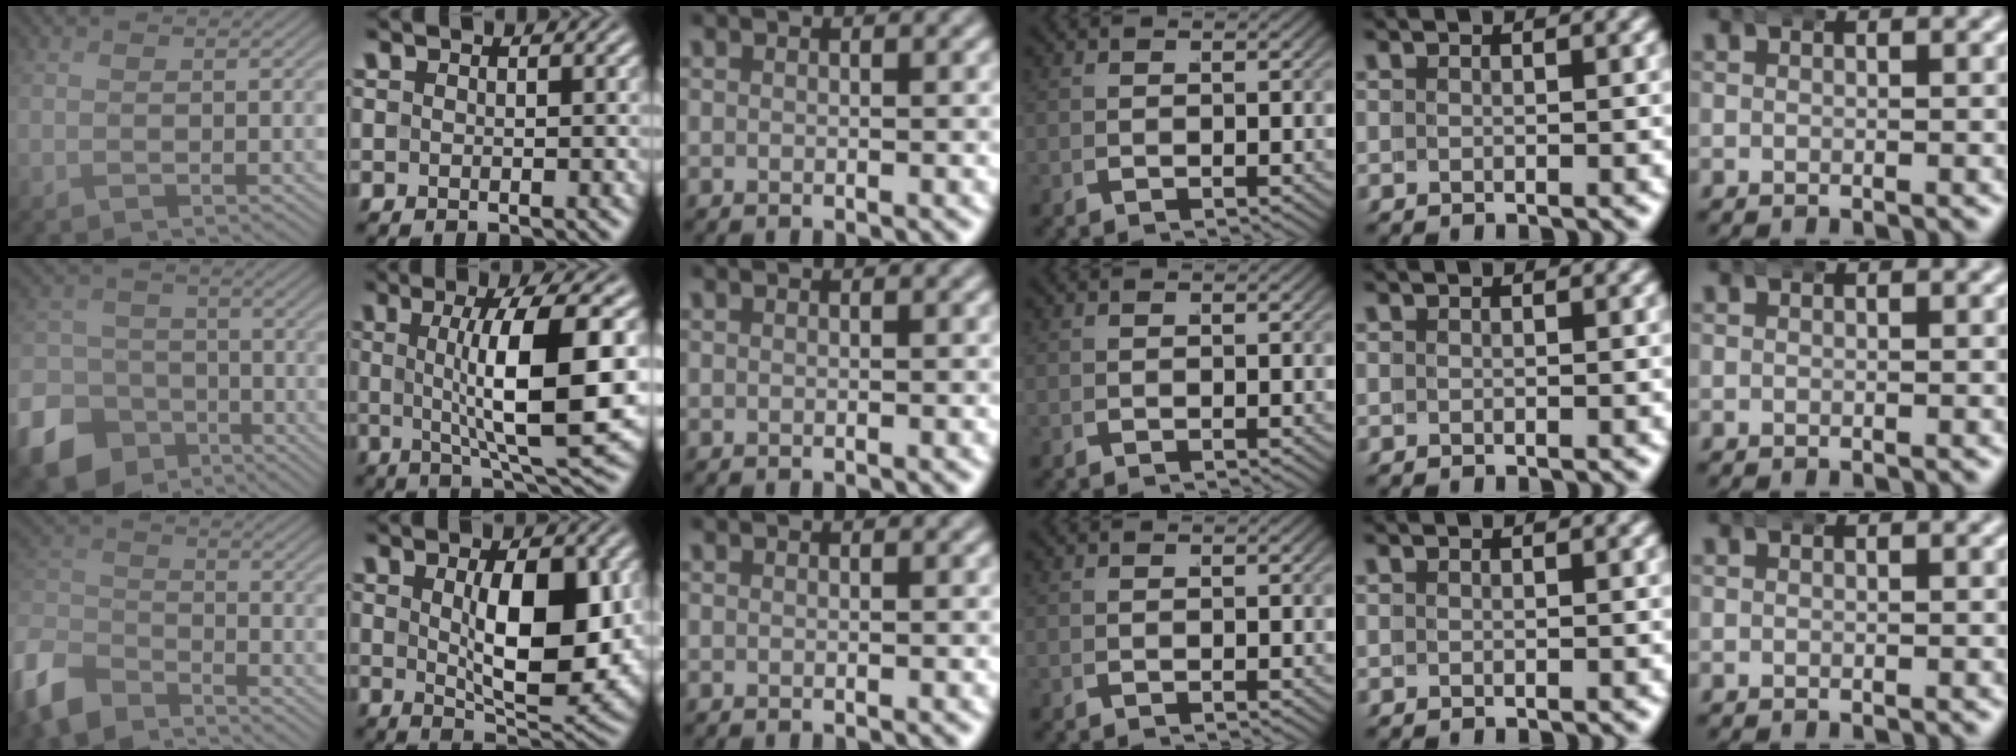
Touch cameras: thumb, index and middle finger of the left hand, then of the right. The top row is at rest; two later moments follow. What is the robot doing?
{"motion": "wrap", "object": "bandana"}